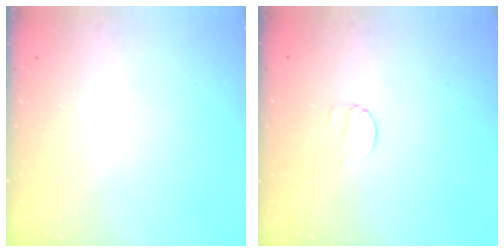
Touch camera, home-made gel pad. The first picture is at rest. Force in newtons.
{"total": 6.3, "press": 6.3, "slide": 0.6}